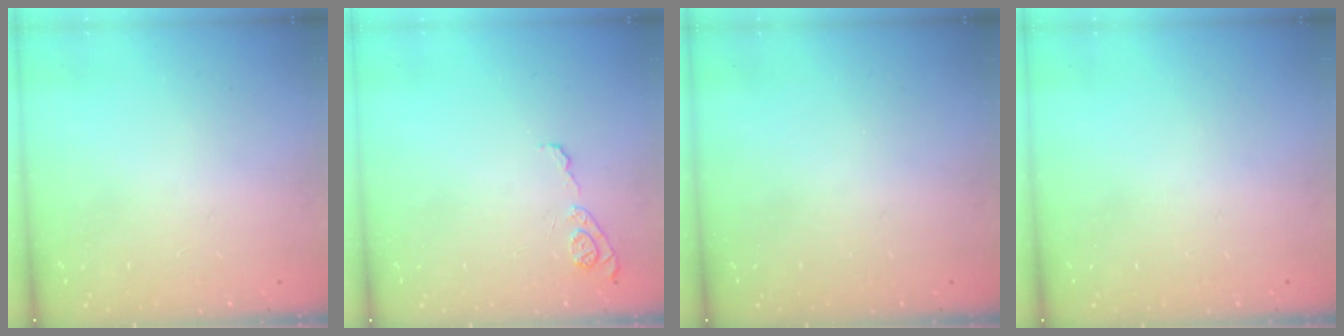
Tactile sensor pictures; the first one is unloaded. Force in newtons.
{"total": 7.6, "press": 7.5, "slide": 0.8}
{"total": 0.0}
{"total": 0.0}